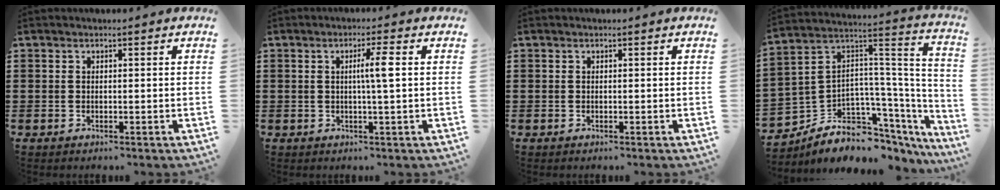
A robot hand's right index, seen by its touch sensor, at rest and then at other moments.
{"total": 3.8, "force": [0.4, -0.1, 3.8], "torque": [-0.071, -0.002, 0.001]}
{"total": 0.0}
{"total": 7.1, "force": [-4.8, 4.5, 2.5], "torque": [-0.059, -0.016, -0.086]}